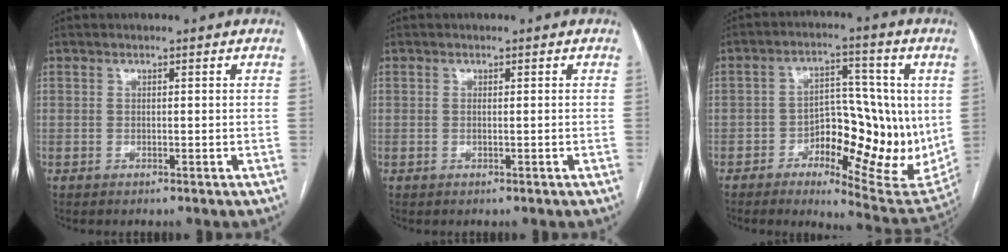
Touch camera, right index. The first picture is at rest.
{"total": 0.5, "force": [-0.1, 0.0, 0.5], "torque": [-0.012, -0.001, 0.001]}
{"total": 15.4, "force": [-1.9, 7.1, 13.6], "torque": [-0.179, 0.011, -0.021]}